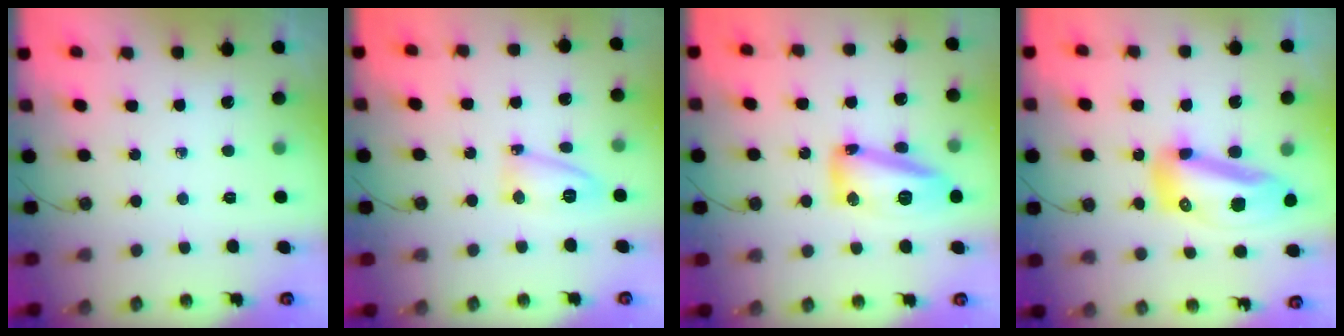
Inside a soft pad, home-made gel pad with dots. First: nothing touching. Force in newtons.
{"total": 7.5, "press": 7.4, "slide": 1.1}
{"total": 15.6, "press": 15.6, "slide": 0.9}
{"total": 14.5, "press": 14.4, "slide": 1.8}